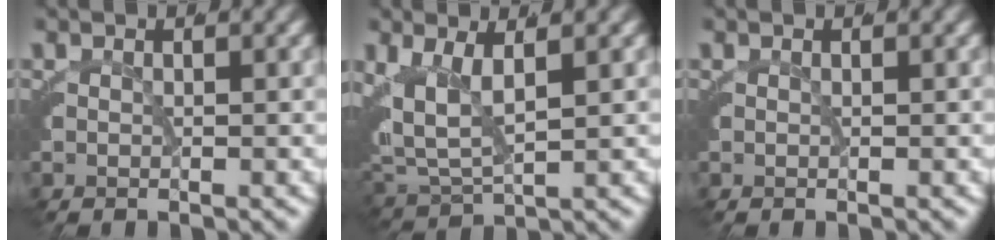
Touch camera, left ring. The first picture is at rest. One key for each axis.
{"total": 5.9, "fx": 1.1, "fy": 4.3, "fz": 3.9, "tx": -0.110, "ty": -0.017, "tz": 0.030}
{"total": 0.0}